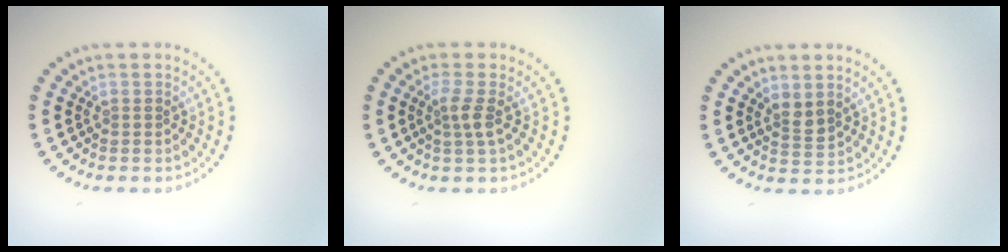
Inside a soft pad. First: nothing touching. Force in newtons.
{"total": 1.8, "press": 1.4, "slide": 1.2}
{"total": 1.5, "press": 1.2, "slide": 0.9}